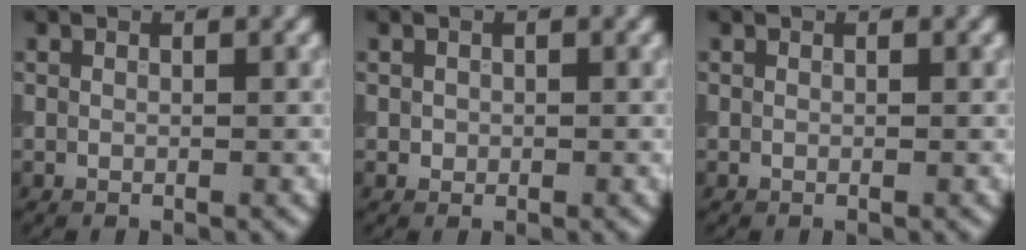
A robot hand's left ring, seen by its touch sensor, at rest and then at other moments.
{"total": 0.6, "force": [-0.1, 0.6, 0.2], "torque": [-0.004, -0.004, -0.001]}
{"total": 0.0}